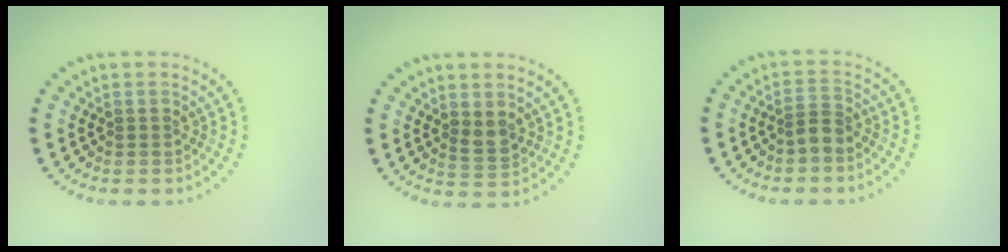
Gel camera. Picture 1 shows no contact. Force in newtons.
{"total": 1.6, "press": 1.5, "slide": 0.5}
{"total": 1.5, "press": 1.1, "slide": 1.1}